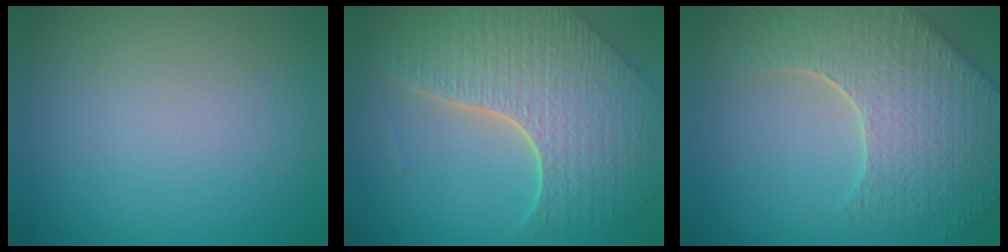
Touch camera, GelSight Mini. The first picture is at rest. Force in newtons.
{"total": 8.6, "press": 6.3, "slide": 5.9}
{"total": 7.9, "press": 5.9, "slide": 5.3}